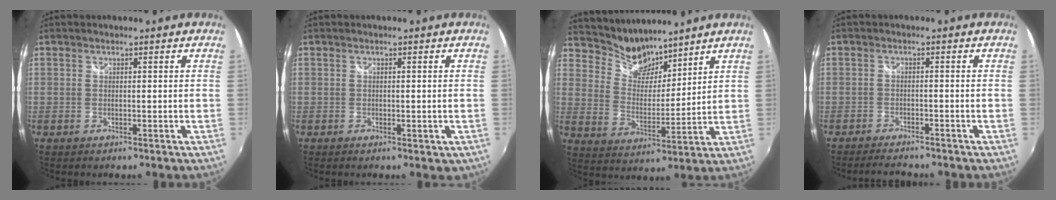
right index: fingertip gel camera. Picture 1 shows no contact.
{"total": 1.1, "force": [-0.2, 0.8, 0.8], "torque": [-0.010, -0.003, -0.003]}
{"total": 10.9, "force": [9.6, 4.4, 2.9], "torque": [-0.063, 0.004, 0.178]}
{"total": 5.1, "force": [-4.6, 1.2, 1.8], "torque": [-0.051, -0.009, -0.075]}